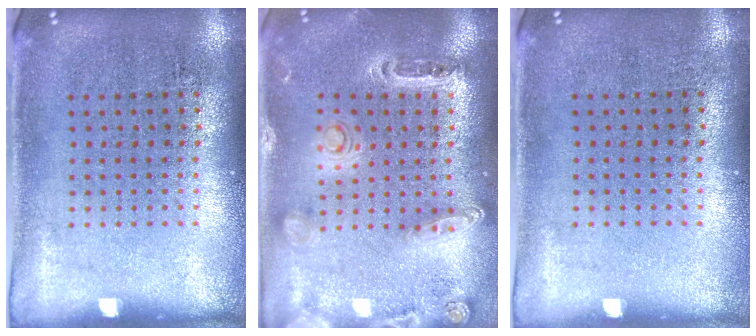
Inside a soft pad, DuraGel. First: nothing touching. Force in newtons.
{"total": 1.4, "press": 1.4, "slide": 0.3}
{"total": 0.0}